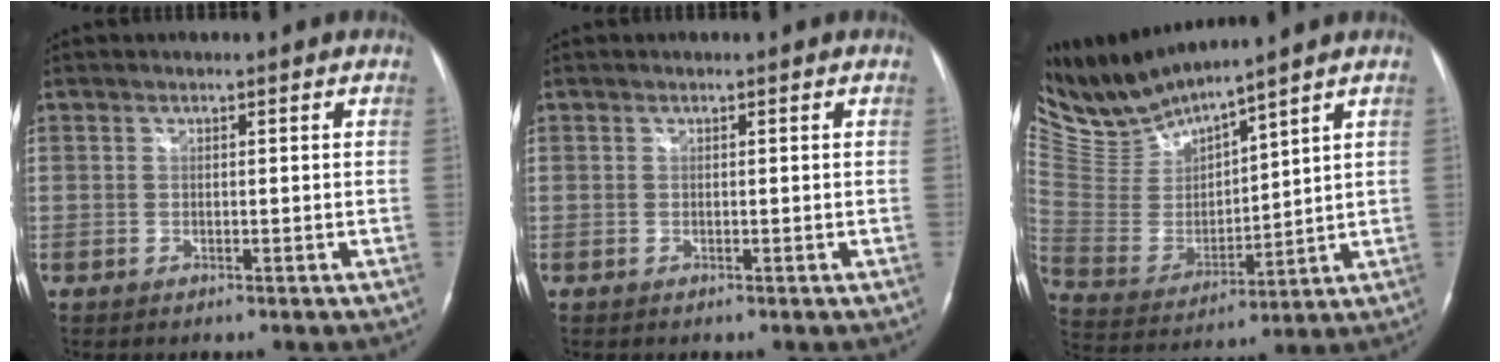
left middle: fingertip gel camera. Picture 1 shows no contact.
{"total": 0.0}
{"total": 9.5, "force": [9.2, -0.9, 2.1], "torque": [-0.068, -0.013, 0.205]}